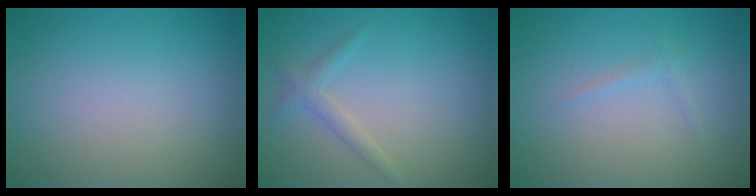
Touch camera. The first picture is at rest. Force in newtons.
{"total": 1.4, "press": 1.4, "slide": 0.1}
{"total": 0.8, "press": 0.8, "slide": 0.0}